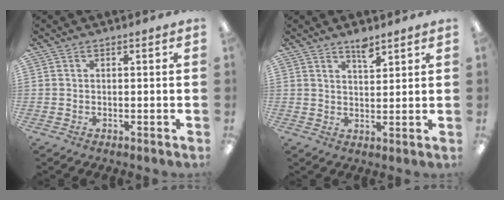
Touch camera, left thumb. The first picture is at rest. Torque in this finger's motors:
{"motor_torque": [0.25, 0.02, 0.34, -0.36, 0.00]}